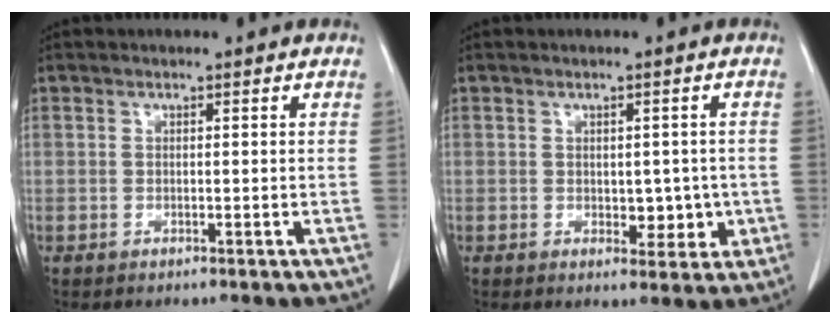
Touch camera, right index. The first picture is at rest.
{"total": 4.4, "force": [-0.4, 2.7, 3.5], "torque": [-0.032, 0.004, 0.005]}